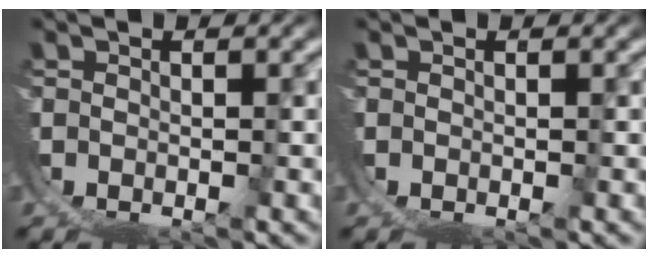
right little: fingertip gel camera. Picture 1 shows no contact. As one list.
[{"total": 0.0}]